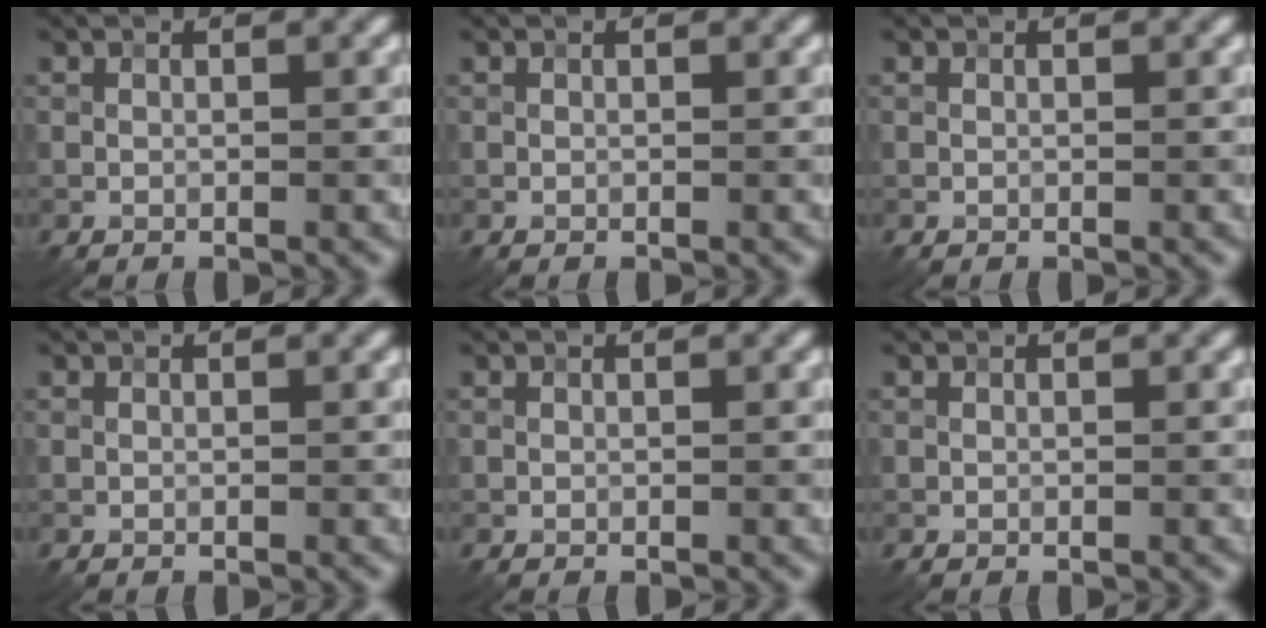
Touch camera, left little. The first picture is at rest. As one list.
[{"total": 0.0}, {"total": 0.0}, {"total": 0.0}, {"total": 0.0}, {"total": 0.0}]